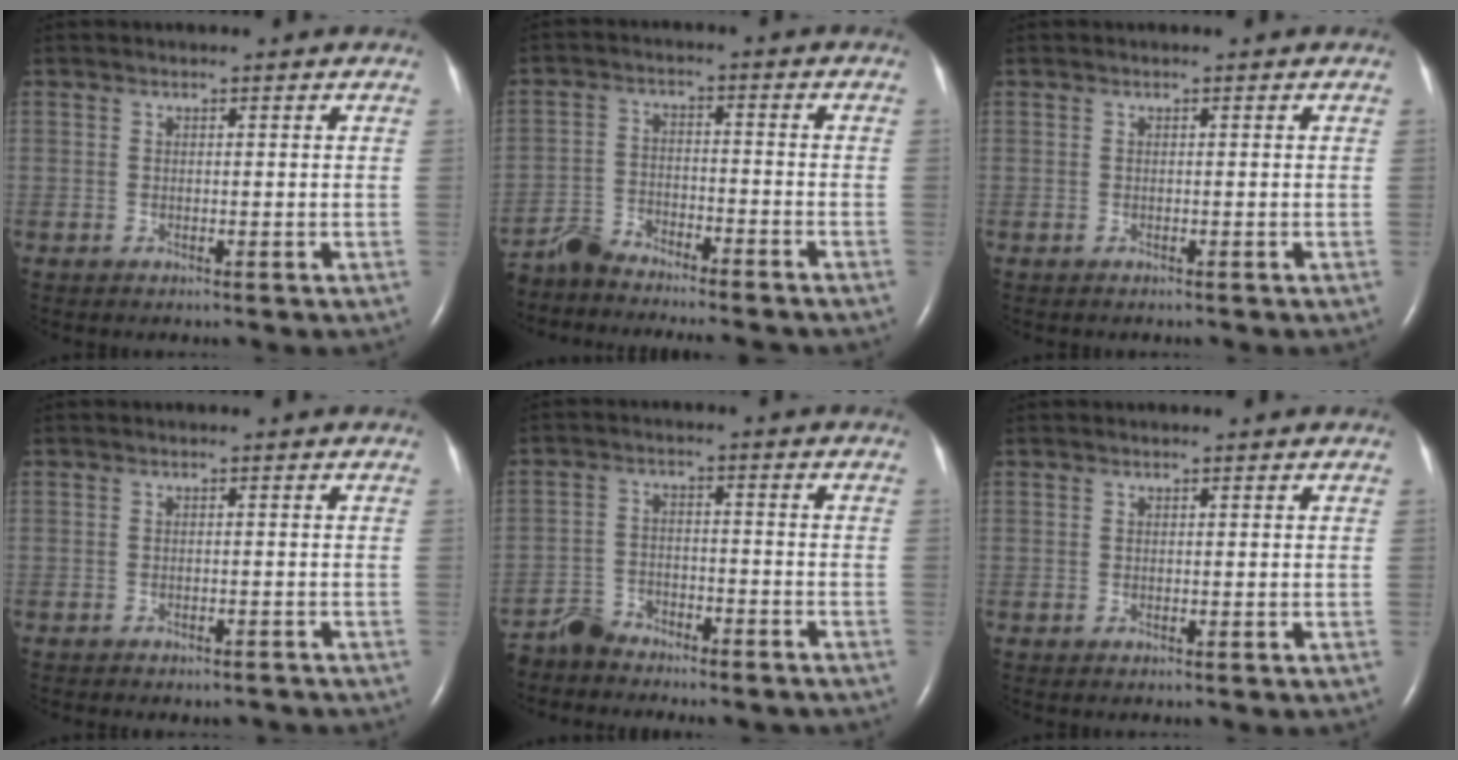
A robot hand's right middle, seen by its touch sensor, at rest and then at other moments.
{"total": 12.0, "force": [-11.3, 1.4, 3.8], "torque": [-0.063, 0.006, -0.177]}
{"total": 0.0}
{"total": 4.2, "force": [-3.7, 1.3, 1.2], "torque": [-0.011, -0.001, -0.043]}
{"total": 6.2, "force": [-5.9, 2.0, 0.6], "torque": [-0.011, 0.001, -0.098]}
{"total": 0.0}